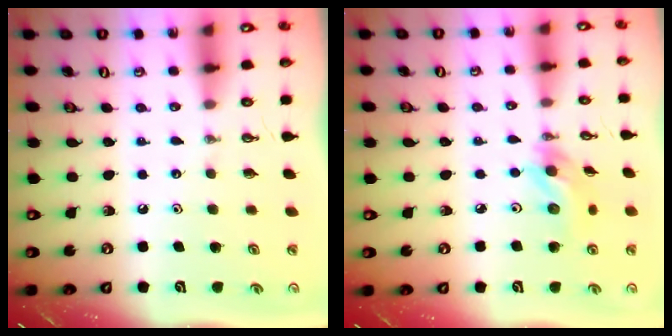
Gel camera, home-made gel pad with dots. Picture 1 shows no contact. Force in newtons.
{"total": 11.4, "press": 11.2, "slide": 2.3}